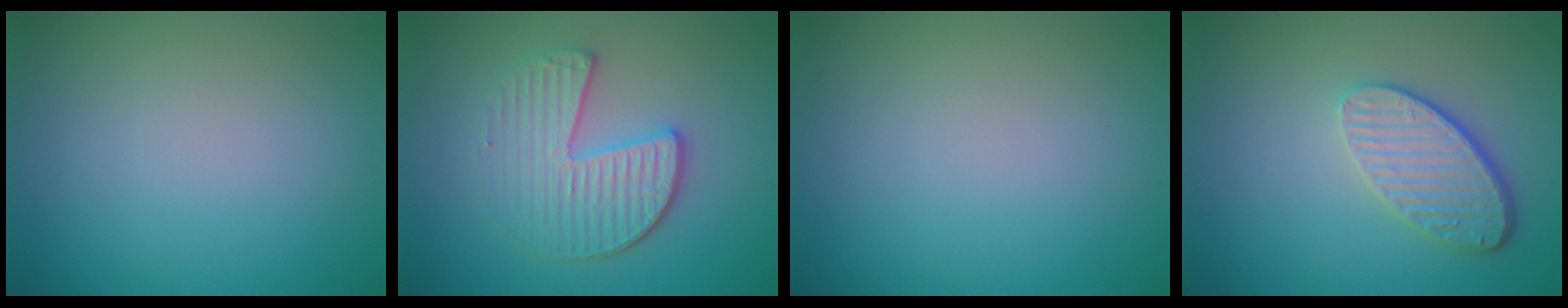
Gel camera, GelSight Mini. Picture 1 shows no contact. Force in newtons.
{"total": 4.0, "press": 3.5, "slide": 1.8}
{"total": 0.0}
{"total": 4.4, "press": 3.4, "slide": 2.9}